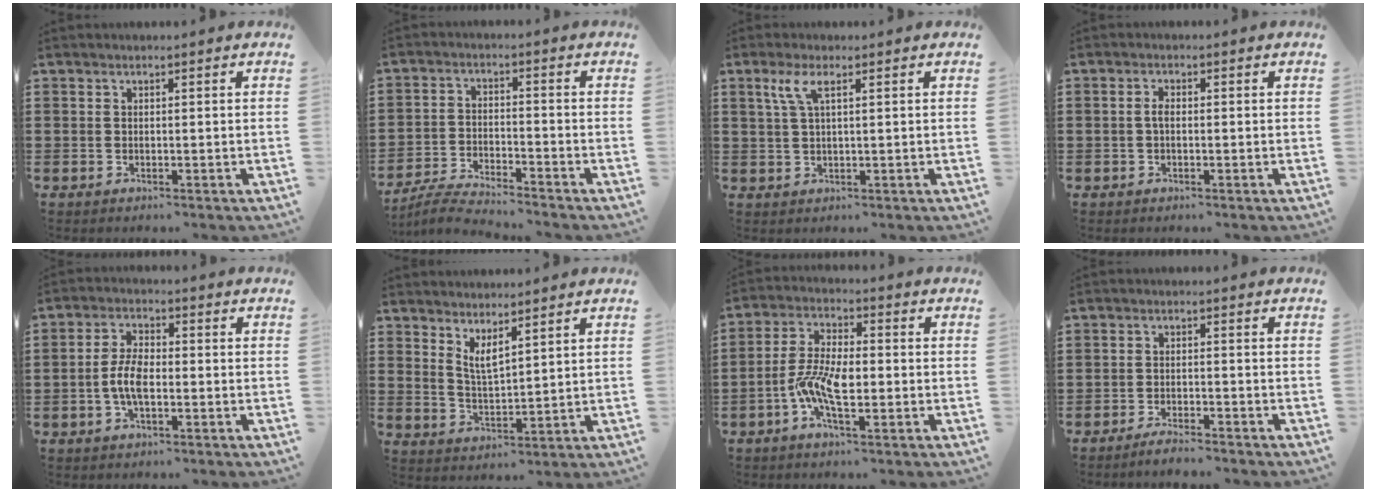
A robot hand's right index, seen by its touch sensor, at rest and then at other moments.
{"total": 4.9, "force": [-4.8, 0.1, 1.0], "torque": [-0.033, -0.005, -0.100]}
{"total": 3.4, "force": [1.4, 0.8, 3.0], "torque": [-0.064, 0.006, 0.023]}
{"total": 1.6, "force": [-0.2, 0.6, 1.5], "torque": [-0.035, -0.002, -0.007]}
{"total": 5.5, "force": [-1.0, 2.5, 4.8], "torque": [-0.113, -0.002, -0.026]}
{"total": 3.5, "force": [2.7, 0.6, 2.1], "torque": [-0.048, -0.003, 0.049]}
{"total": 7.8, "force": [-2.4, 2.9, 6.8], "torque": [-0.154, -0.009, -0.052]}
{"total": 2.4, "force": [-2.3, -0.1, 0.6], "torque": [-0.013, 0.003, -0.046]}